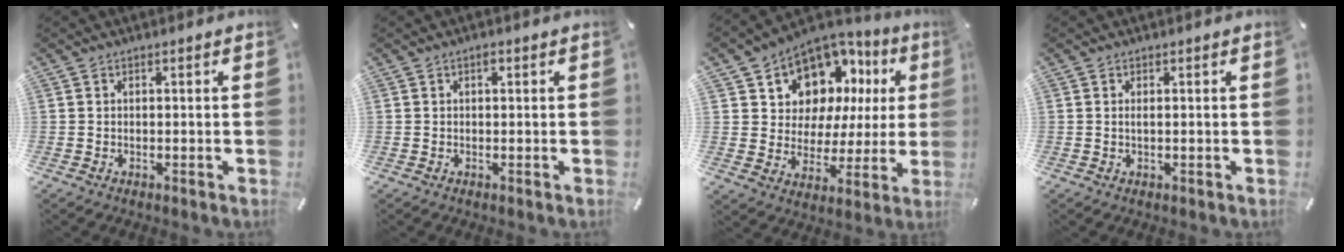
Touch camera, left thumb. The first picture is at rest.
{"total": 1.1, "force": [0.3, 0.6, 0.8], "torque": [-0.009, 0.001, 0.003]}
{"total": 11.3, "force": [7.3, 8.3, 2.5], "torque": [-0.058, -0.068, 0.138]}
{"total": 1.0, "force": [0.2, 0.3, 0.9], "torque": [-0.018, 0.000, 0.003]}